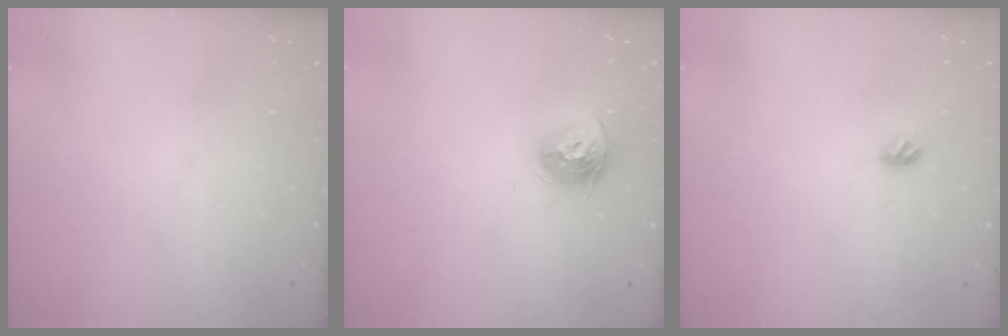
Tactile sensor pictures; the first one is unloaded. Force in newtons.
{"total": 10.6, "press": 10.6, "slide": 1.0}
{"total": 3.3, "press": 3.2, "slide": 0.8}